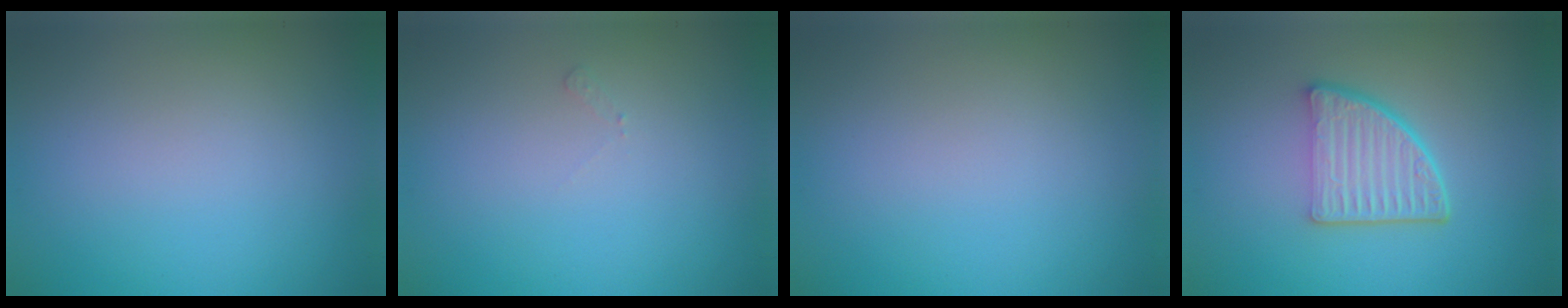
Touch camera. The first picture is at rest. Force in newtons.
{"total": 0.5, "press": 0.5, "slide": 0.2}
{"total": 0.0}
{"total": 5.3, "press": 3.7, "slide": 3.8}